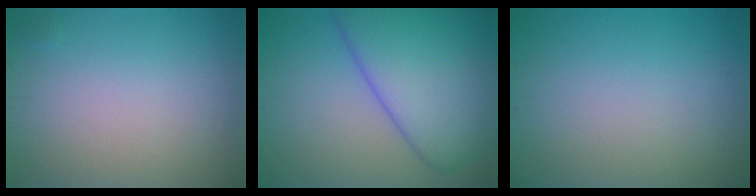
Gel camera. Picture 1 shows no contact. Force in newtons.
{"total": 10.4, "press": 10.4, "slide": 0.2}
{"total": 0.0}